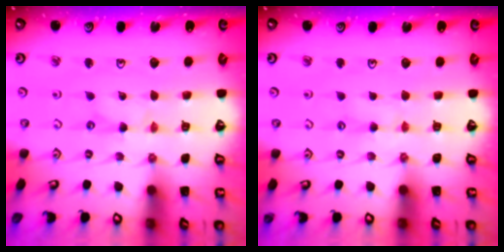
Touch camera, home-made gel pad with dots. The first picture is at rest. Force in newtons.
{"total": 2.8, "press": 2.8, "slide": 0.3}